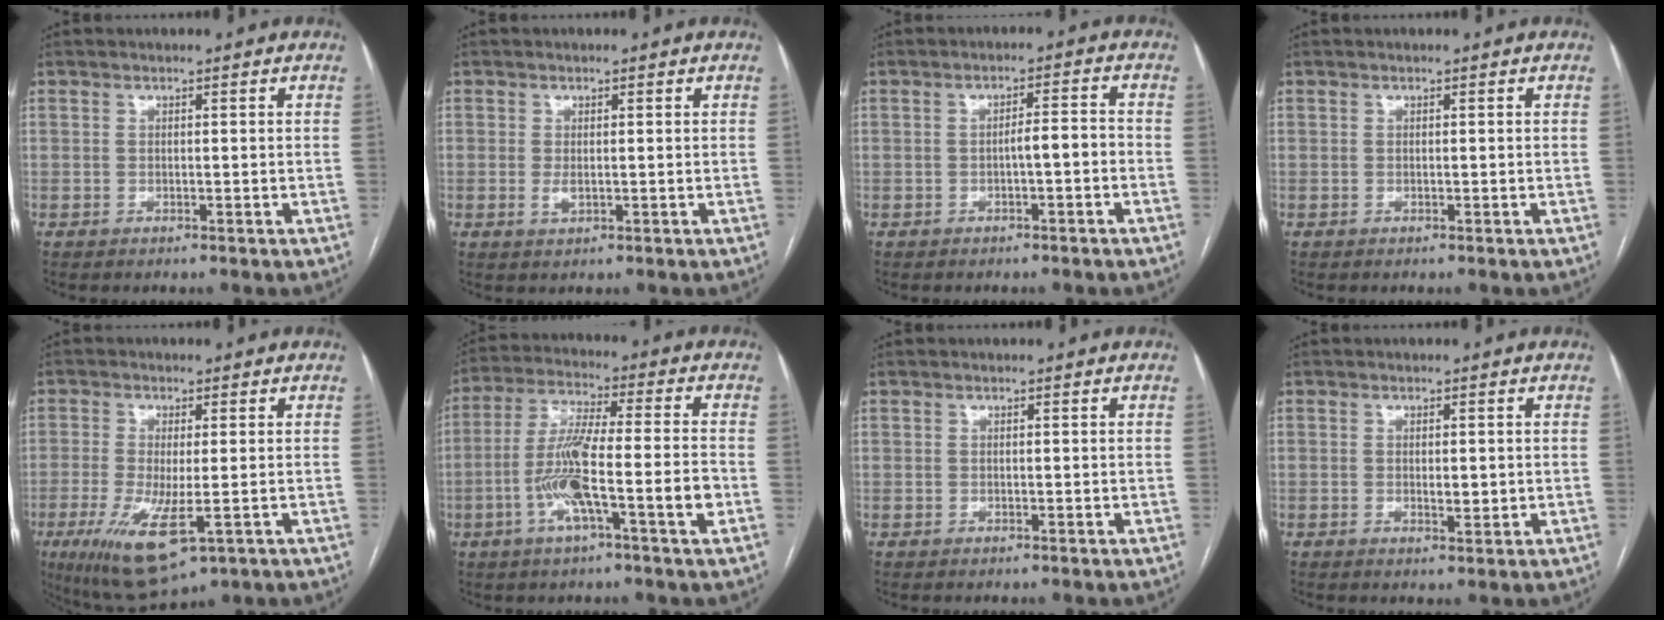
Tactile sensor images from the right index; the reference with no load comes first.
{"total": 1.6, "force": [-0.1, 0.8, 1.4], "torque": [-0.027, -0.003, 0.002]}
{"total": 3.1, "force": [-1.0, 0.6, 2.9], "torque": [-0.043, 0.011, -0.014]}
{"total": 0.0}
{"total": 10.8, "force": [-3.8, 2.8, 9.7], "torque": [-0.186, -0.032, -0.056]}
{"total": 12.5, "force": [-3.8, 0.7, 11.8], "torque": [-0.224, 0.005, -0.073]}
{"total": 0.0}
{"total": 2.0, "force": [0.1, 0.8, 1.9], "torque": [-0.029, -0.004, 0.003]}